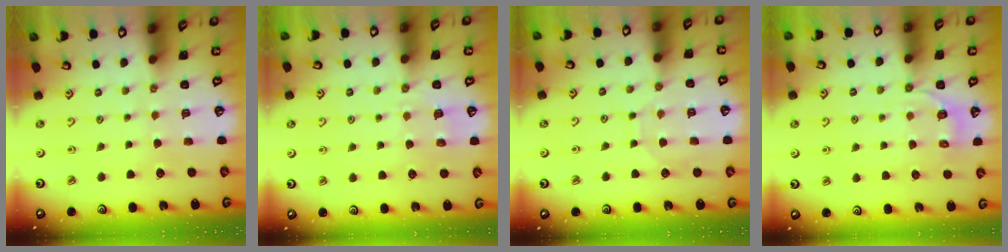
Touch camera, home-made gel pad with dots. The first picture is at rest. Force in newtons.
{"total": 3.0, "press": 2.6, "slide": 1.5}
{"total": 5.1, "press": 5.0, "slide": 0.5}
{"total": 3.8, "press": 3.5, "slide": 1.5}